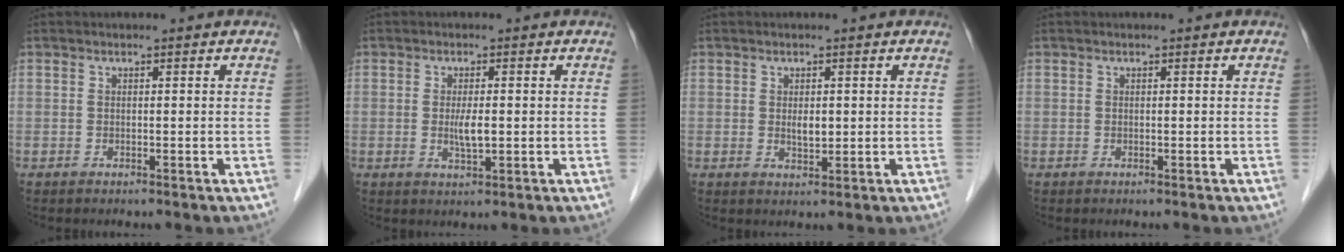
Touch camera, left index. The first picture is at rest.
{"total": 2.9, "force": [-0.3, 0.7, 2.8], "torque": [-0.057, -0.006, -0.003]}
{"total": 1.9, "force": [0.2, 1.0, 1.7], "torque": [-0.030, -0.006, 0.005]}
{"total": 0.0}